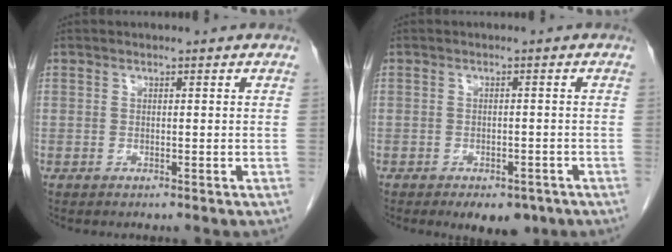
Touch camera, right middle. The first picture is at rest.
{"total": 5.9, "force": [-4.2, 3.0, 2.9], "torque": [-0.027, 0.001, -0.053]}